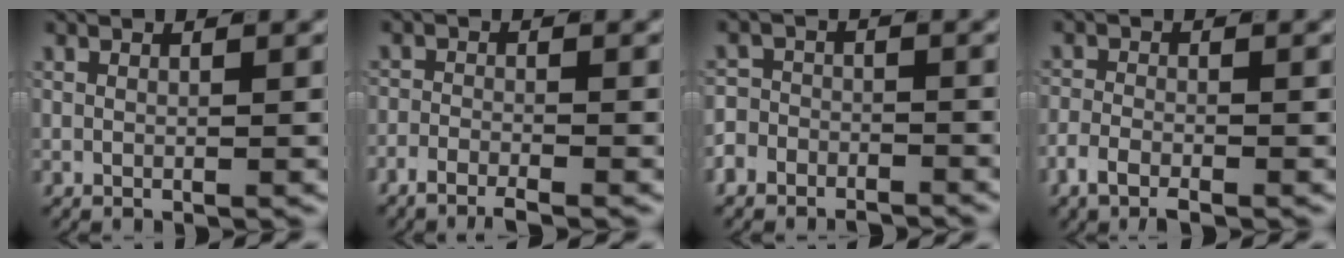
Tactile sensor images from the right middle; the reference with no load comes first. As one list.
[{"total": 2.4, "force": [-2.1, 0.5, 1.0], "torque": [-0.014, 0.002, -0.044]}, {"total": 4.0, "force": [-3.3, 2.3, 0.5], "torque": [0.007, -0.005, -0.062]}, {"total": 2.4, "force": [-1.7, 1.0, 1.4], "torque": [-0.023, 0.000, -0.033]}]